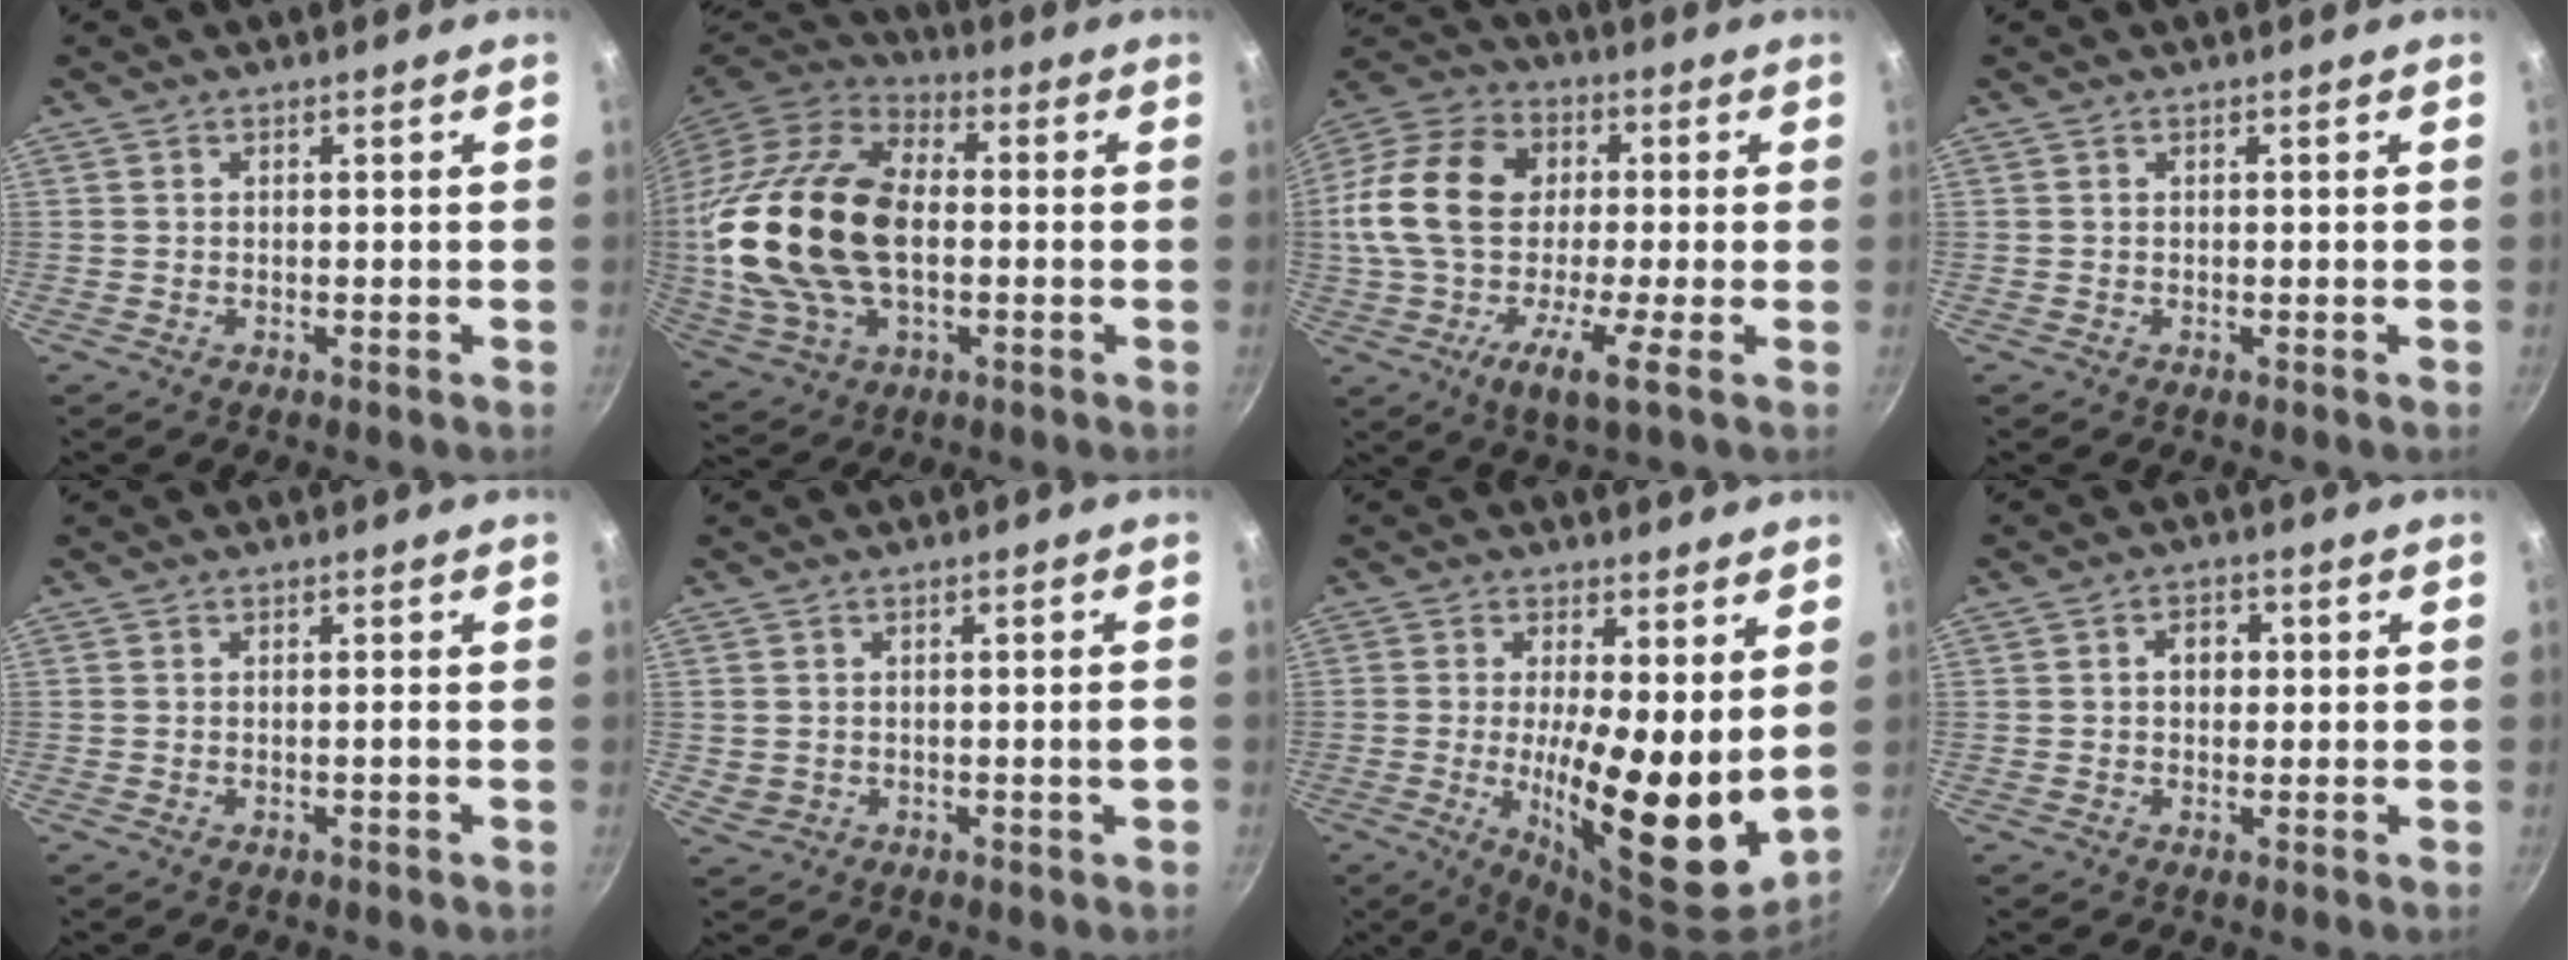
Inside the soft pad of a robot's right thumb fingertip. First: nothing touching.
{"total": 25.7, "force": [-0.4, 15.6, 20.5], "torque": [-0.391, 0.020, -0.008]}
{"total": 18.4, "force": [-1.0, 10.0, 15.4], "torque": [-0.272, 0.033, -0.048]}
{"total": 0.0}
{"total": 0.7, "force": [-0.3, 0.1, 0.6], "torque": [-0.014, 0.005, -0.006]}
{"total": 3.2, "force": [-0.3, 1.8, 2.7], "torque": [-0.038, 0.007, 0.004]}
{"total": 15.8, "force": [1.0, 4.6, 15.1], "torque": [-0.221, -0.041, 0.017]}
{"total": 3.4, "force": [0.4, 2.7, 2.1], "torque": [-0.015, 0.007, 0.003]}